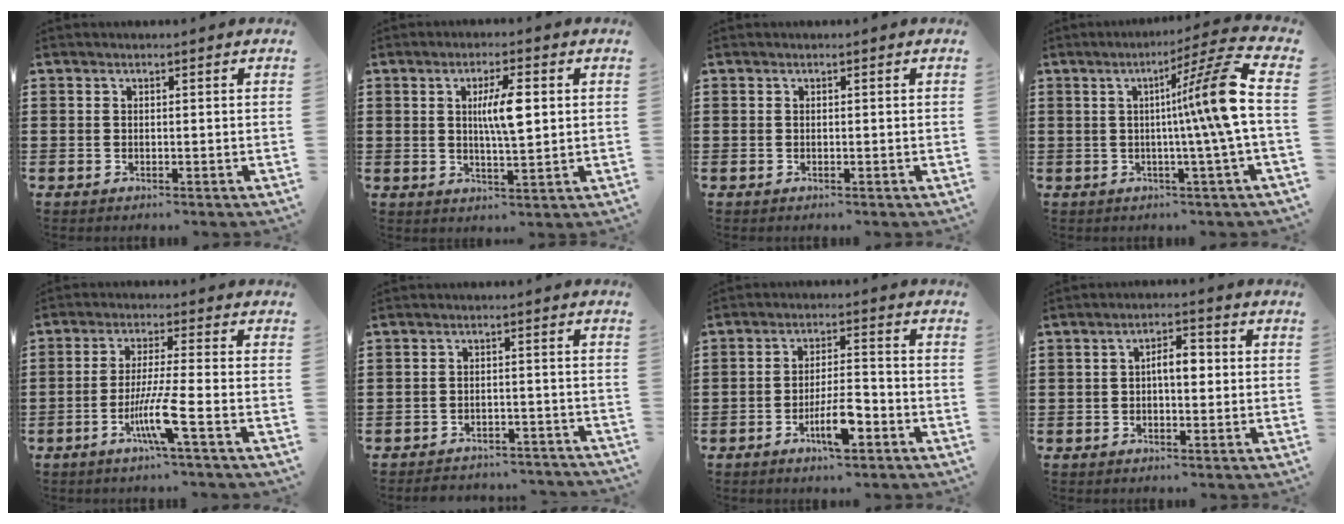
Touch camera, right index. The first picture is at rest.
{"total": 6.5, "force": [1.2, 1.5, 6.2], "torque": [-0.120, 0.008, 0.017]}
{"total": 0.0}
{"total": 12.3, "force": [0.8, -1.2, 12.2], "torque": [-0.199, -0.009, -0.005]}
{"total": 7.4, "force": [-3.2, -0.2, 6.6], "torque": [-0.135, -0.017, -0.063]}
{"total": 3.0, "force": [-2.9, 0.4, 0.0], "torque": [-0.007, 0.001, -0.062]}
{"total": 7.2, "force": [-3.3, 2.0, 6.0], "torque": [-0.116, 0.000, -0.061]}
{"total": 4.1, "force": [-0.1, 1.6, 3.7], "torque": [-0.062, 0.007, -0.007]}